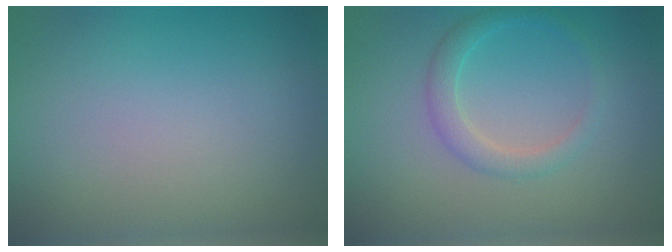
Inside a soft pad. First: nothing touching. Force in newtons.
{"total": 2.1, "press": 2.1, "slide": 0.1}